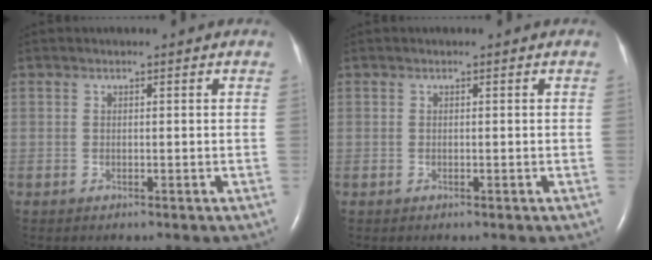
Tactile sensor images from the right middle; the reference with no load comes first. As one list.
[{"total": 0.0}]